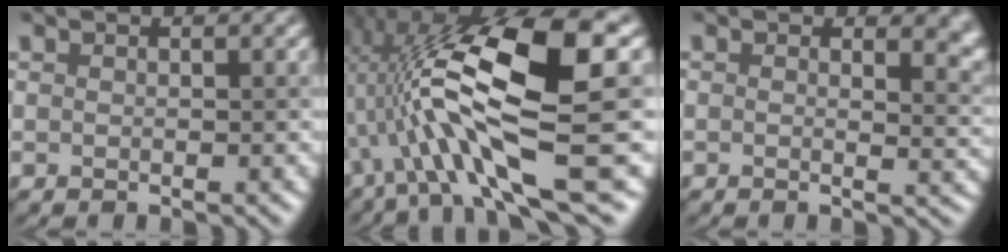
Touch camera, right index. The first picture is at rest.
{"total": 12.4, "force": [0.4, 3.1, 12.0], "torque": [-0.210, 0.007, 0.010]}
{"total": 6.1, "force": [1.9, 3.2, 4.8], "torque": [-0.024, 0.006, 0.006]}